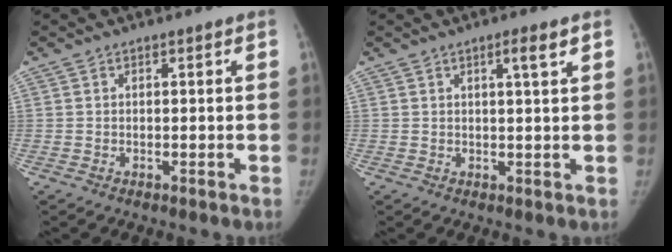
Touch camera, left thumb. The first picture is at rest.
{"total": 3.0, "force": [1.6, 0.0, 2.5], "torque": [-0.041, -0.009, 0.026]}